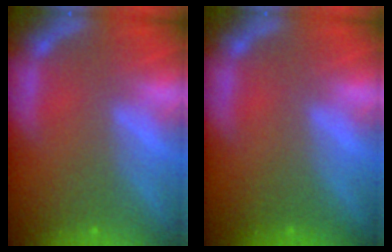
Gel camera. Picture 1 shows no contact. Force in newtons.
{"total": 0.0}